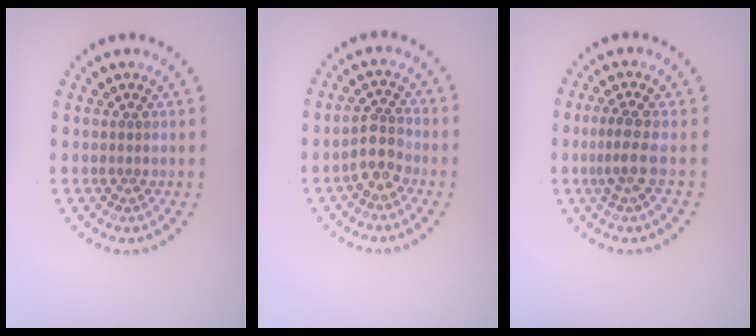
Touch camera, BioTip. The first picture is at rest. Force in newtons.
{"total": 2.5, "press": 2.1, "slide": 1.2}
{"total": 2.3, "press": 1.5, "slide": 1.7}